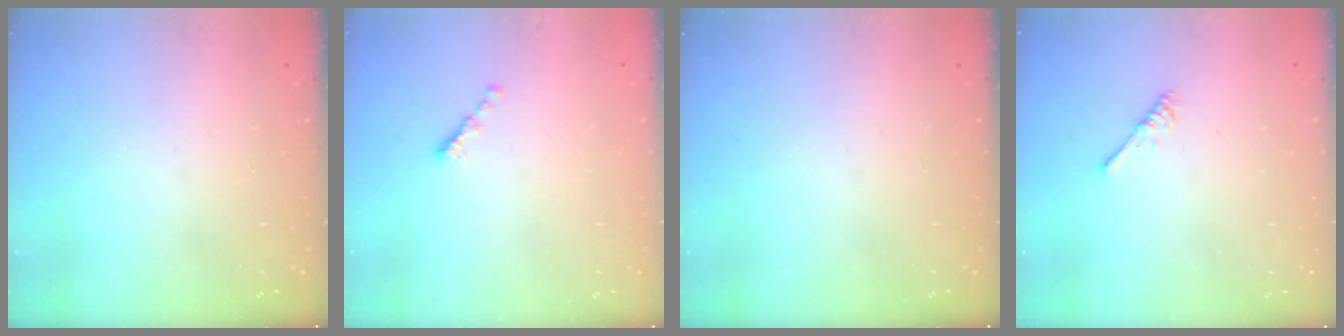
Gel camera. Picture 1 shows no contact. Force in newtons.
{"total": 0.0}
{"total": 0.0}
{"total": 2.7, "press": 2.7, "slide": 0.5}